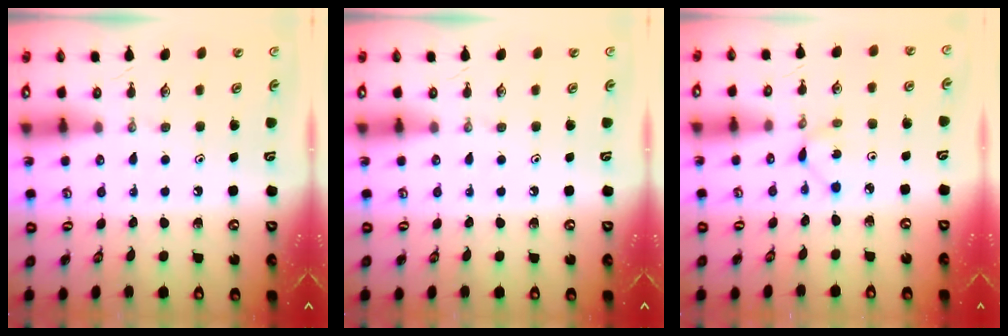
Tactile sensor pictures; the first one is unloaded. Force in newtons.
{"total": 0.0}
{"total": 1.8, "press": 1.7, "slide": 0.3}